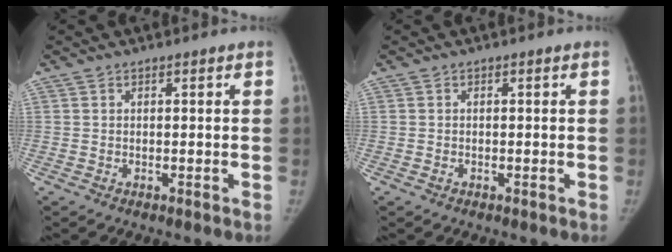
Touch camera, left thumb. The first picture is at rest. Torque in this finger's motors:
{"motor_torque": [-0.26, -0.06, 0.23, -0.24, -0.05]}